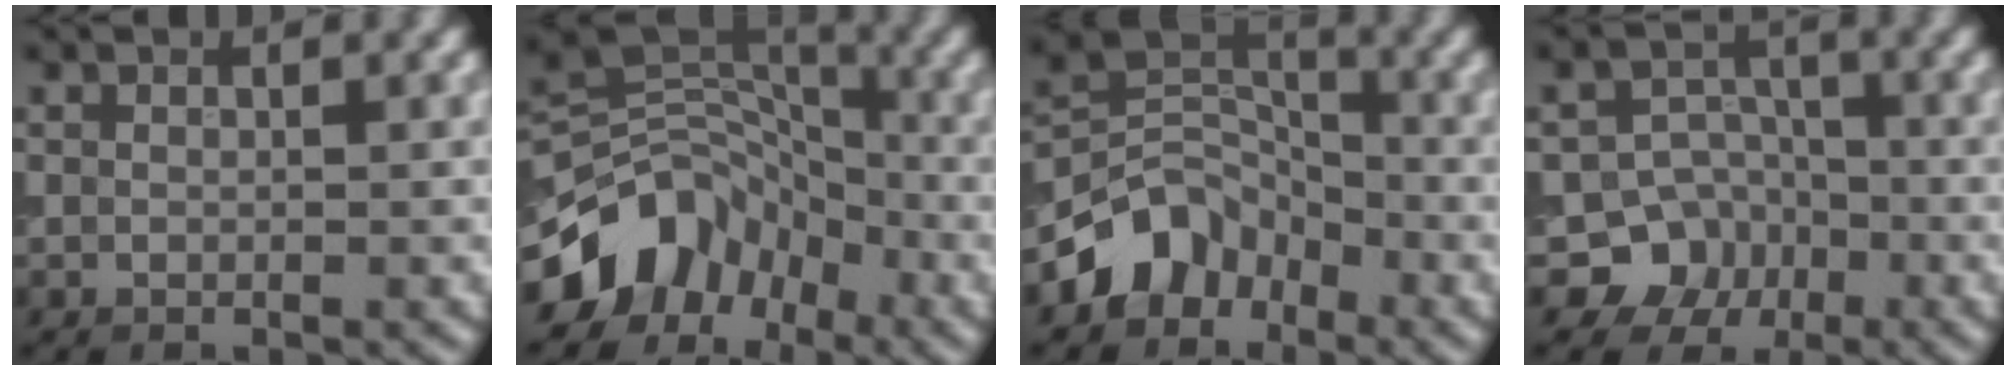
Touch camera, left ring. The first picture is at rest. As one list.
[{"total": 7.8, "force": [-4.5, 5.4, 3.3], "torque": [-0.046, 0.006, -0.097]}, {"total": 4.8, "force": [-3.1, 3.5, 1.4], "torque": [-0.010, 0.010, -0.061]}, {"total": 7.2, "force": [-3.1, 6.5, 0.8], "torque": [0.012, -0.003, -0.072]}]